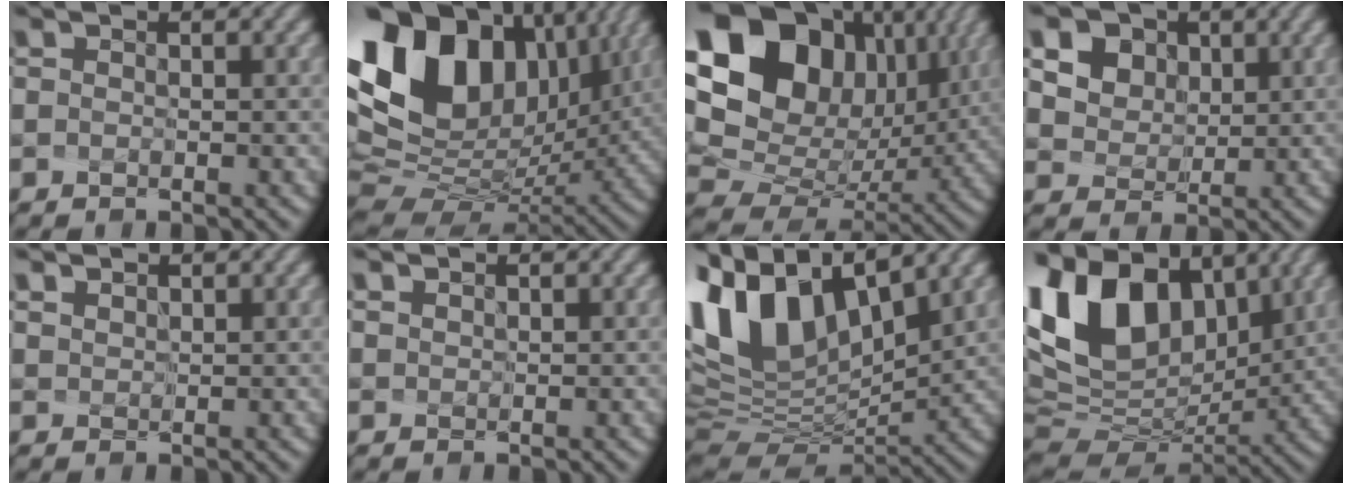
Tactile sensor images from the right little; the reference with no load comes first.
{"total": 16.5, "force": [5.8, 11.0, 10.8], "torque": [-0.227, 0.024, 0.117]}
{"total": 20.8, "force": [7.2, 16.3, 10.8], "torque": [-0.259, 0.038, 0.142]}
{"total": 9.9, "force": [4.9, 7.4, 4.4], "torque": [-0.113, 0.014, 0.099]}
{"total": 2.0, "force": [1.6, 1.0, 0.6], "torque": [-0.034, 0.006, 0.040]}
{"total": 0.9, "force": [0.8, 0.4, 0.2], "torque": [-0.017, 0.008, 0.018]}
{"total": 14.1, "force": [5.4, 7.1, 10.9], "torque": [-0.240, 0.016, 0.107]}
{"total": 13.7, "force": [5.4, 8.6, 9.1], "torque": [-0.192, 0.013, 0.114]}